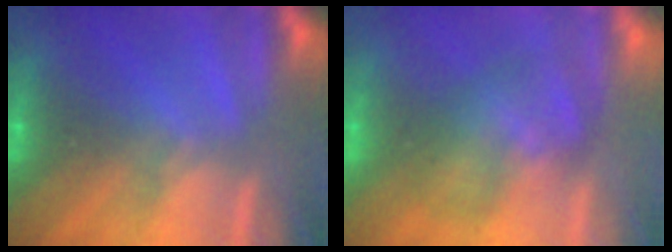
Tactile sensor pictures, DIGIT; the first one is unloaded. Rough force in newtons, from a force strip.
{"total": 3.6}